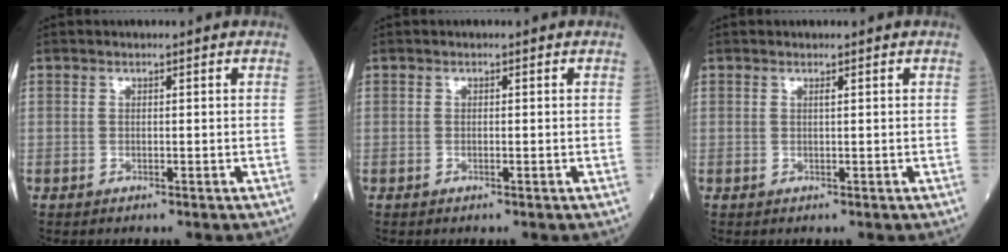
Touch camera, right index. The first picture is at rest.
{"total": 0.0}
{"total": 0.6, "force": [0.3, 0.2, 0.5], "torque": [-0.018, 0.006, 0.008]}